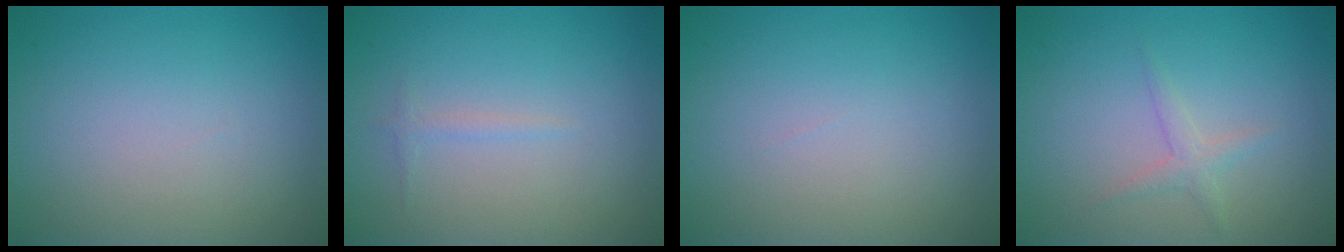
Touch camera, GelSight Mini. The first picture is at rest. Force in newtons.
{"total": 0.7, "press": 0.7, "slide": 0.1}
{"total": 0.0}
{"total": 1.3, "press": 1.3, "slide": 0.0}